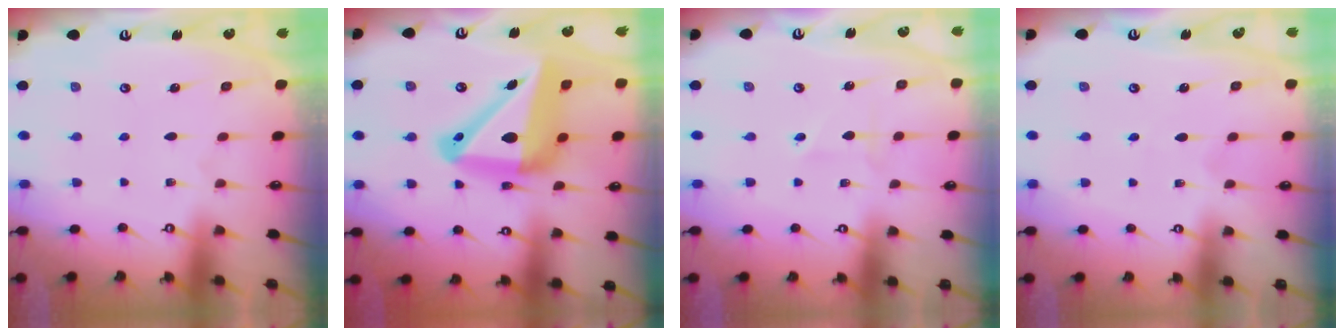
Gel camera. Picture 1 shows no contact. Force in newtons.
{"total": 19.5, "press": 19.3, "slide": 2.6}
{"total": 2.1, "press": 2.0, "slide": 0.9}
{"total": 2.7, "press": 2.7, "slide": 0.3}